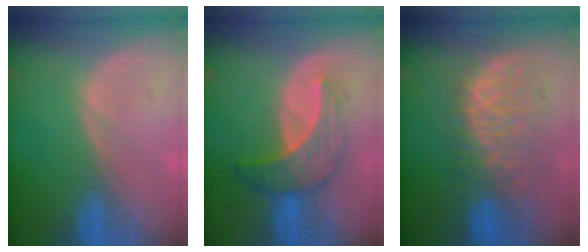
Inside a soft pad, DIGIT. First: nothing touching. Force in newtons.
{"total": 7.0, "press": 6.6, "slide": 2.3}
{"total": 10.4, "press": 9.4, "slide": 4.6}